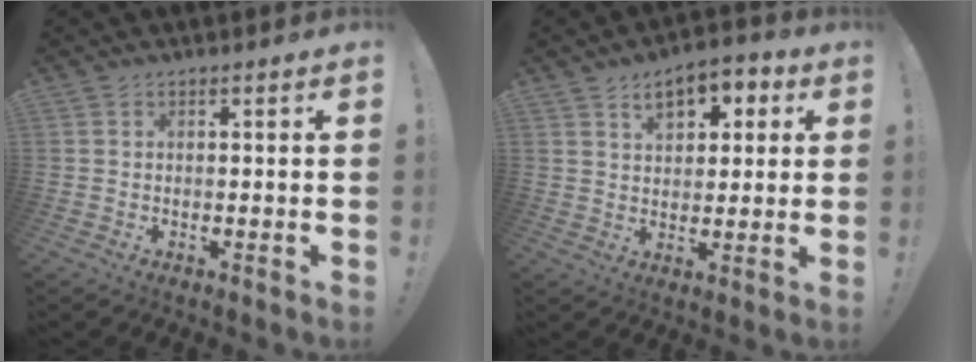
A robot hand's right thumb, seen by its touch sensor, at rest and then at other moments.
{"total": 8.8, "force": [4.2, 5.6, 5.4], "torque": [-0.078, -0.009, 0.073]}